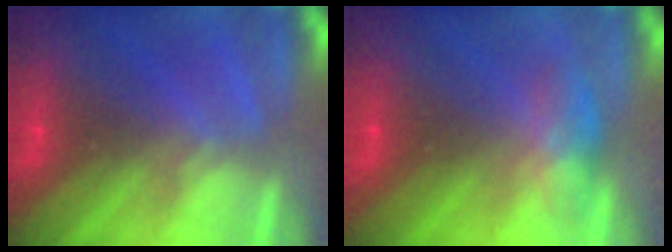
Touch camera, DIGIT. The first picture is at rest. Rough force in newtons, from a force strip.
{"total": 2.6}